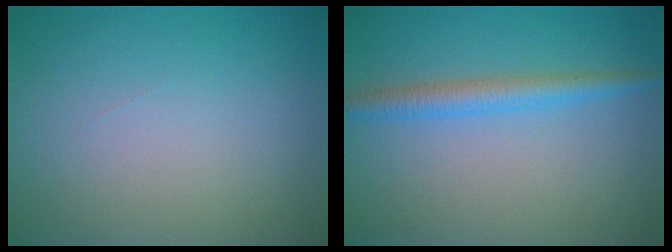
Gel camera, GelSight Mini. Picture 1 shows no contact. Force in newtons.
{"total": 2.7, "press": 2.7, "slide": 0.0}